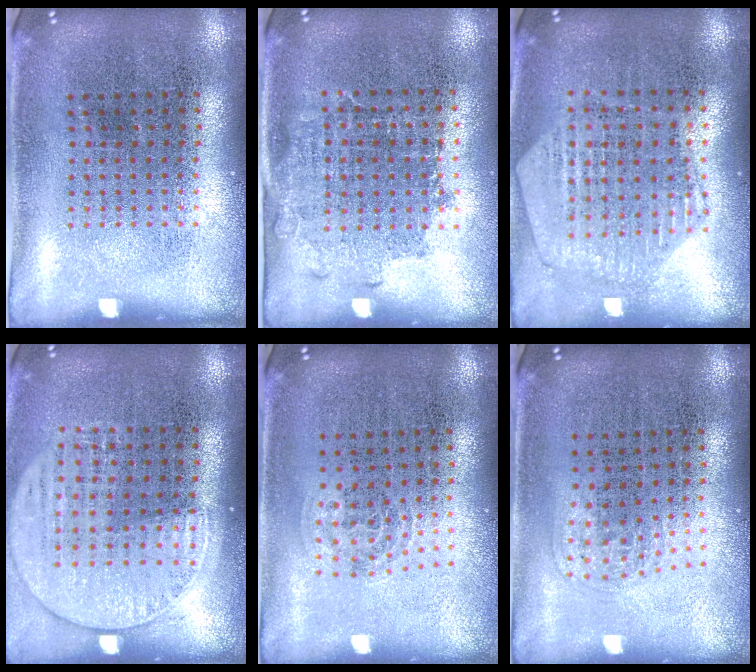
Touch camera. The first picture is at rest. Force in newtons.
{"total": 1.3, "press": 1.1, "slide": 0.8}
{"total": 1.1, "press": 1.1, "slide": 0.2}
{"total": 1.5, "press": 1.4, "slide": 0.6}
{"total": 1.0, "press": 0.6, "slide": 0.8}
{"total": 1.0, "press": 0.6, "slide": 0.8}